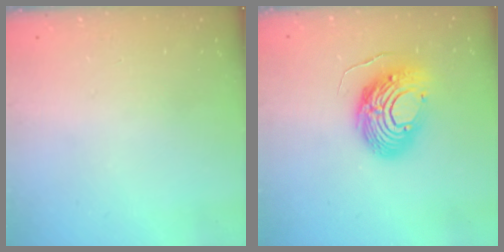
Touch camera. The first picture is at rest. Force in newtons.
{"total": 12.8, "press": 12.7, "slide": 1.3}